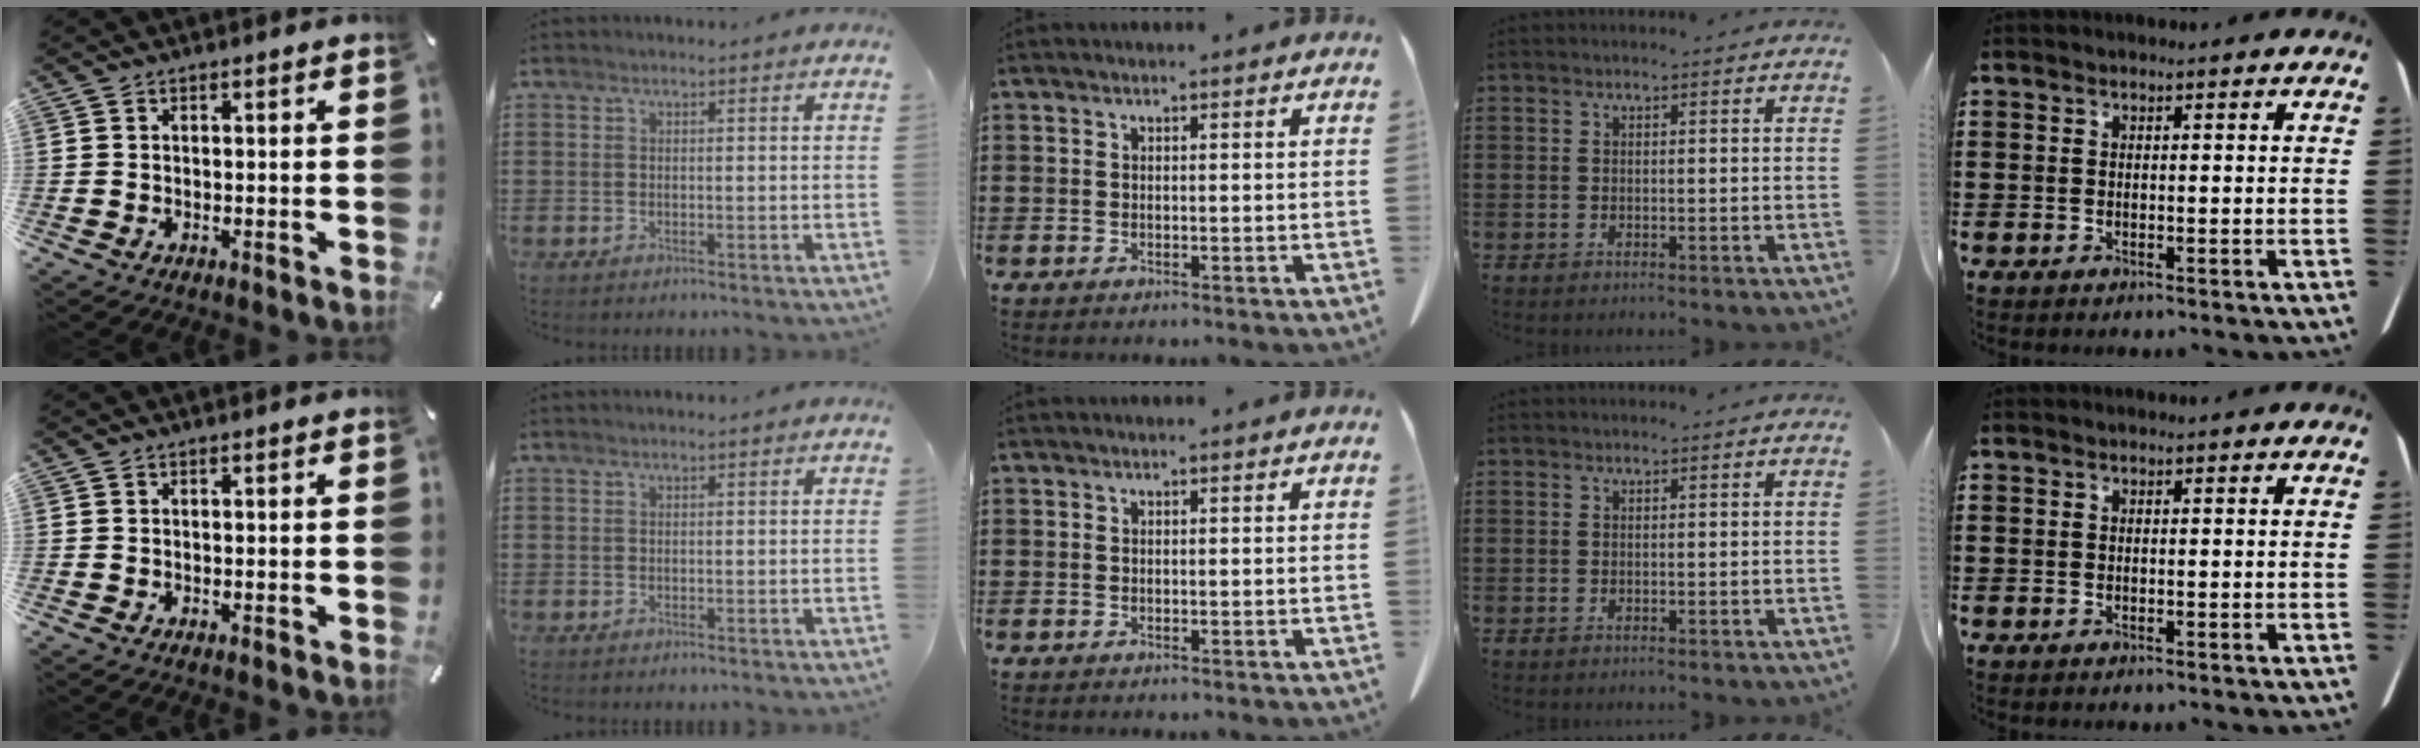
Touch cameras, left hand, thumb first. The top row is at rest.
{}